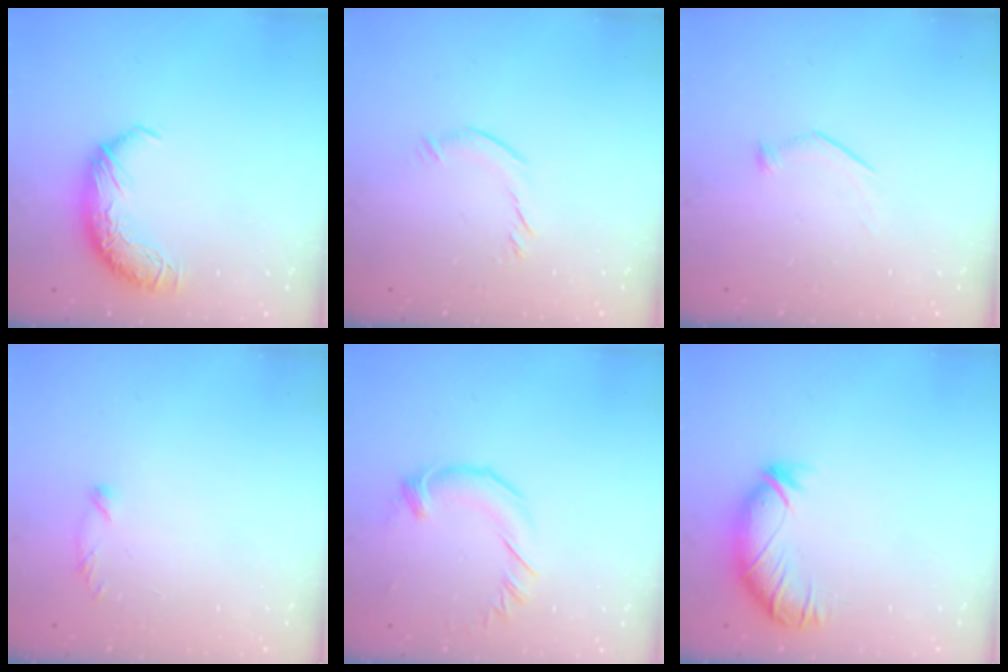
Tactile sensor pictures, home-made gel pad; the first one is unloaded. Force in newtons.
{"total": 5.5, "press": 5.4, "slide": 0.8}
{"total": 7.5, "press": 7.4, "slide": 0.7}
{"total": 7.0, "press": 6.9, "slide": 0.9}
{"total": 1.9, "press": 1.9, "slide": 0.1}
{"total": 2.7, "press": 2.5, "slide": 0.9}